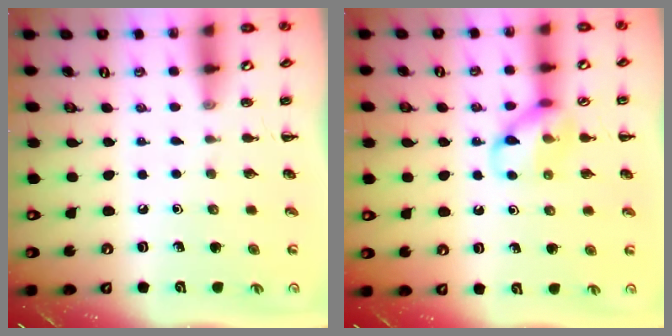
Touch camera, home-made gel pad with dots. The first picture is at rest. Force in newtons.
{"total": 11.0, "press": 11.0, "slide": 1.2}